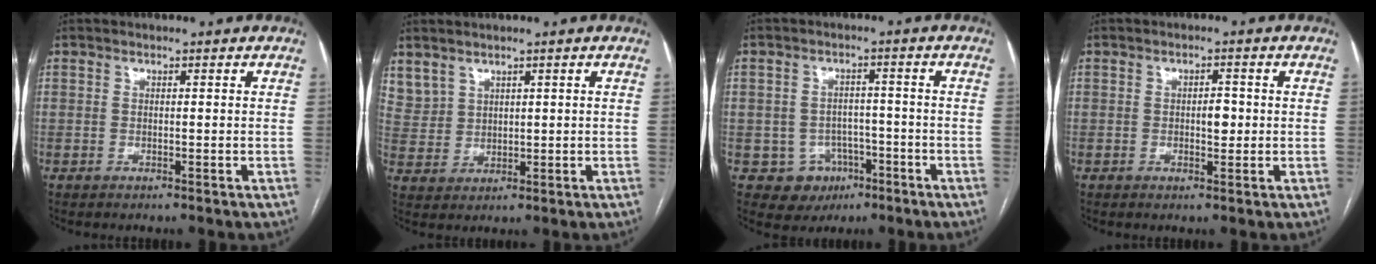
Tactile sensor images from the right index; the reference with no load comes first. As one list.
[{"total": 5.1, "force": [3.8, 3.4, 0.8], "torque": [-0.022, 0.010, 0.090]}, {"total": 5.9, "force": [-2.5, 5.3, 0.7], "torque": [0.001, 0.015, -0.028]}, {"total": 2.7, "force": [-0.1, 1.2, 2.4], "torque": [-0.034, 0.003, -0.001]}]